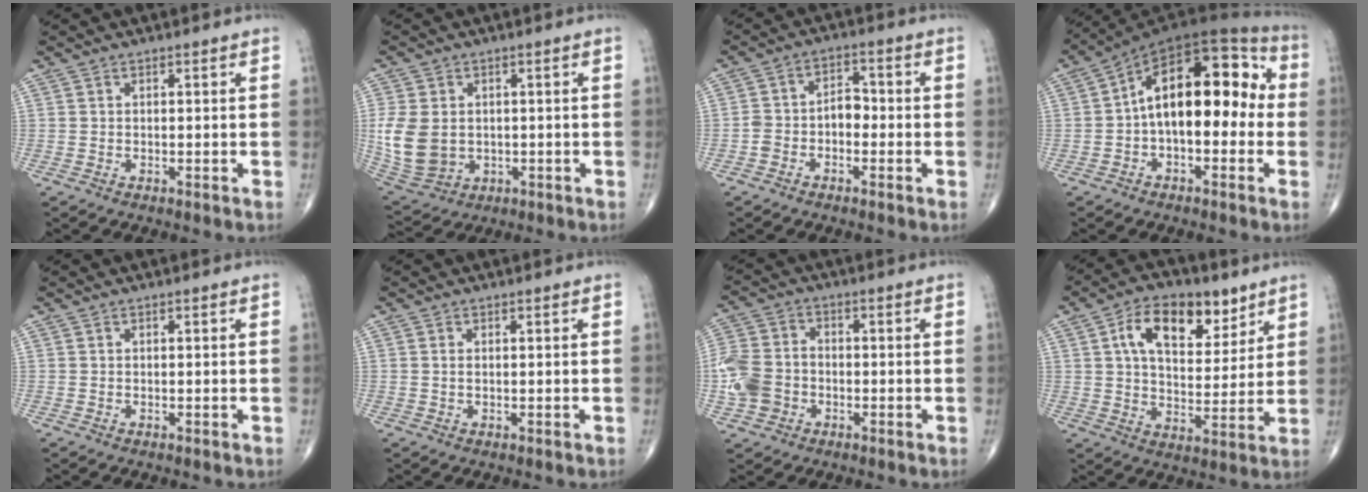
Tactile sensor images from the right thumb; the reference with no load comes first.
{"total": 10.9, "force": [-0.1, 8.4, 7.0], "torque": [-0.139, -0.005, 0.017]}
{"total": 6.2, "force": [-2.0, 4.0, 4.3], "torque": [-0.068, 0.038, -0.045]}
{"total": 18.1, "force": [0.0, 9.7, 15.3], "torque": [-0.212, 0.049, -0.011]}
{"total": 0.0}
{"total": 0.5, "force": [0.1, 0.2, 0.5], "torque": [-0.013, 0.000, 0.005]}
{"total": 9.0, "force": [-2.4, 7.2, 4.8], "torque": [-0.099, 0.020, -0.053]}
{"total": 14.9, "force": [7.0, 8.3, 10.2], "torque": [-0.127, -0.019, 0.118]}